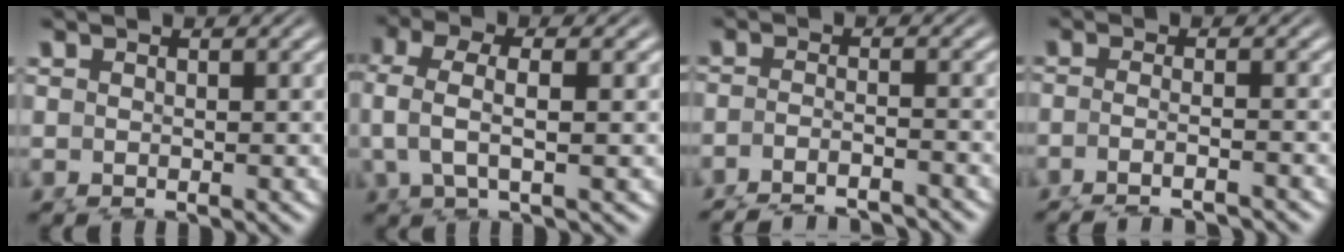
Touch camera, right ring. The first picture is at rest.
{"total": 4.4, "force": [2.4, 1.8, 3.2], "torque": [-0.075, 0.006, 0.039]}
{"total": 3.5, "force": [-3.2, 1.0, 1.1], "torque": [-0.030, -0.019, -0.040]}
{"total": 2.6, "force": [-2.0, 0.7, 1.5], "torque": [-0.051, -0.020, -0.019]}